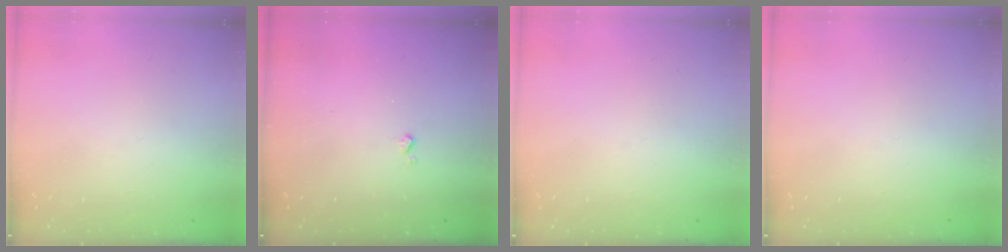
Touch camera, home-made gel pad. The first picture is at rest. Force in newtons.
{"total": 2.5, "press": 2.4, "slide": 0.5}
{"total": 0.0}
{"total": 0.0}